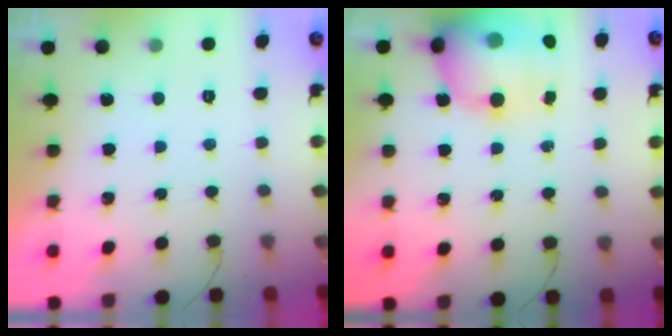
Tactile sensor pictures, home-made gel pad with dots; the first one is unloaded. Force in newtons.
{"total": 18.8, "press": 18.3, "slide": 4.3}